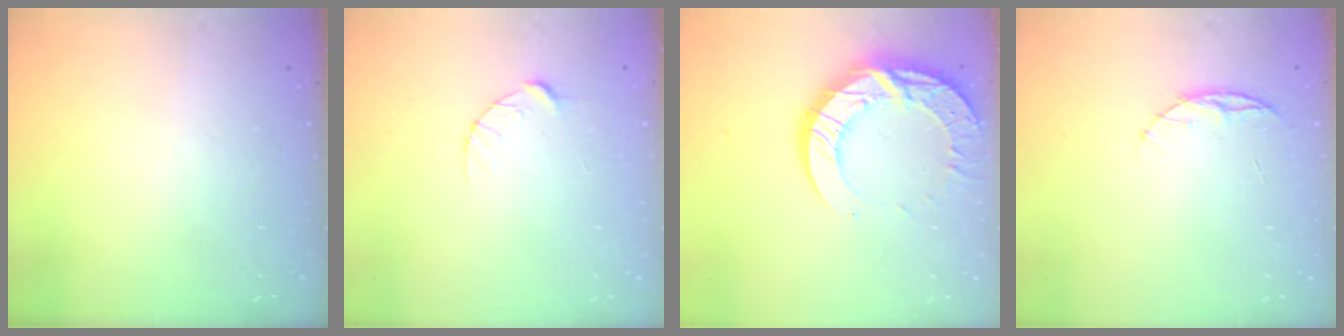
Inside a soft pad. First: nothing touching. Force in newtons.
{"total": 4.7, "press": 4.7, "slide": 0.6}
{"total": 17.3, "press": 17.2, "slide": 1.5}
{"total": 5.2, "press": 5.1, "slide": 0.6}